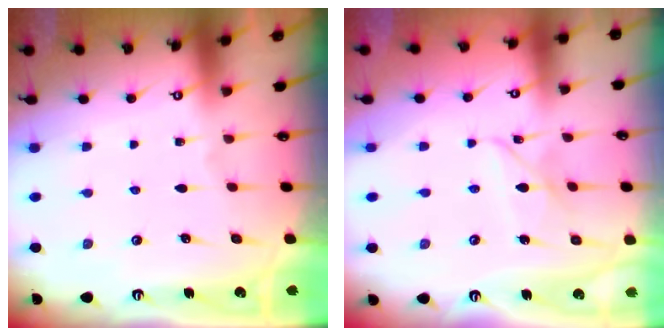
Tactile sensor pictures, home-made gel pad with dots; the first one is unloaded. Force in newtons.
{"total": 5.8, "press": 5.7, "slide": 0.5}